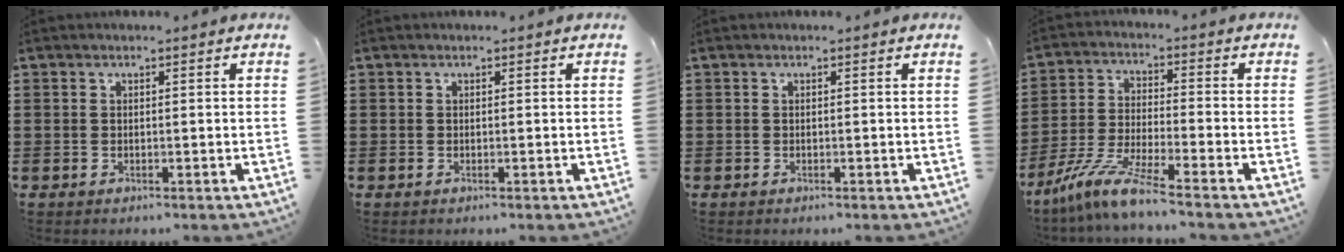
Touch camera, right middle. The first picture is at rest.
{"total": 0.0}
{"total": 0.0}
{"total": 7.6, "force": [-6.4, -0.3, 4.2], "torque": [-0.101, -0.016, -0.130]}